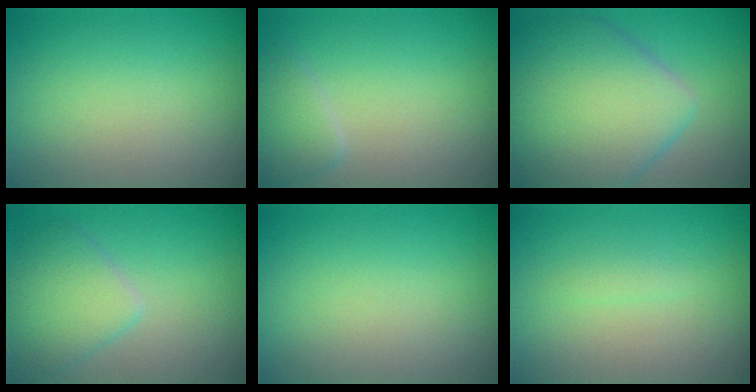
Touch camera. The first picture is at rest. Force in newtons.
{"total": 1.9, "press": 1.9, "slide": 0.1}
{"total": 10.1, "press": 10.1, "slide": 0.2}
{"total": 3.7, "press": 3.7, "slide": 0.2}
{"total": 0.0}
{"total": 0.7, "press": 0.7, "slide": 0.0}